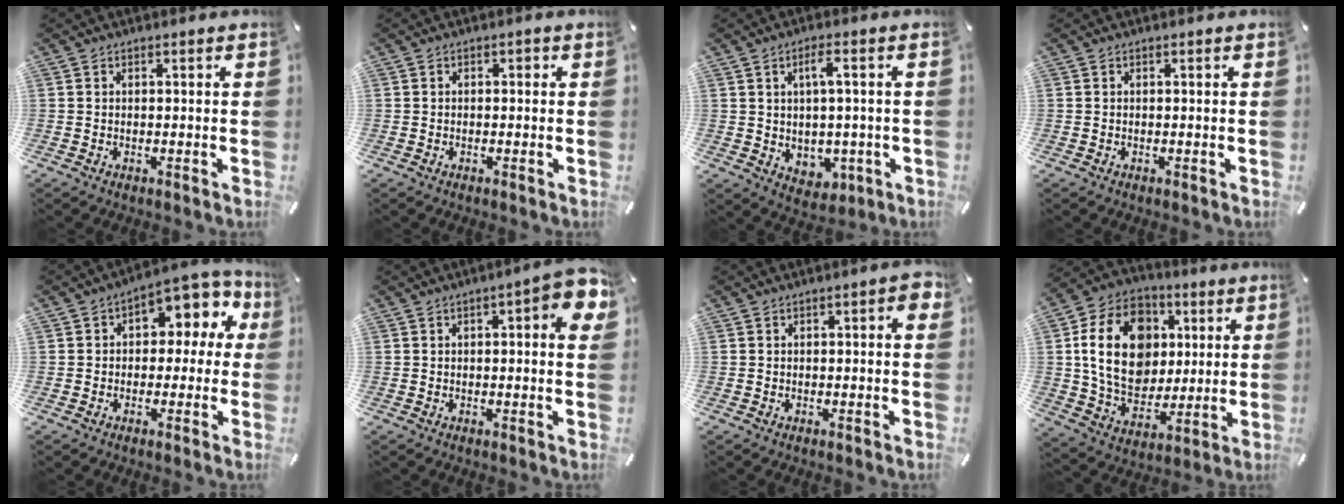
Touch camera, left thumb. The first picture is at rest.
{"total": 0.8, "force": [-0.3, 0.6, 0.5], "torque": [-0.009, 0.003, -0.007]}
{"total": 5.7, "force": [1.0, 3.8, 4.2], "torque": [-0.068, -0.003, 0.016]}
{"total": 0.0}
{"total": 7.8, "force": [2.7, 5.4, 4.9], "torque": [-0.066, -0.022, 0.046]}
{"total": 6.8, "force": [1.9, 1.9, 6.2], "torque": [-0.083, -0.007, 0.027]}
{"total": 2.9, "force": [0.2, 1.0, 2.7], "torque": [-0.032, 0.001, -0.001]}
{"total": 20.2, "force": [3.4, 15.7, 12.2], "torque": [-0.233, 0.003, 0.066]}